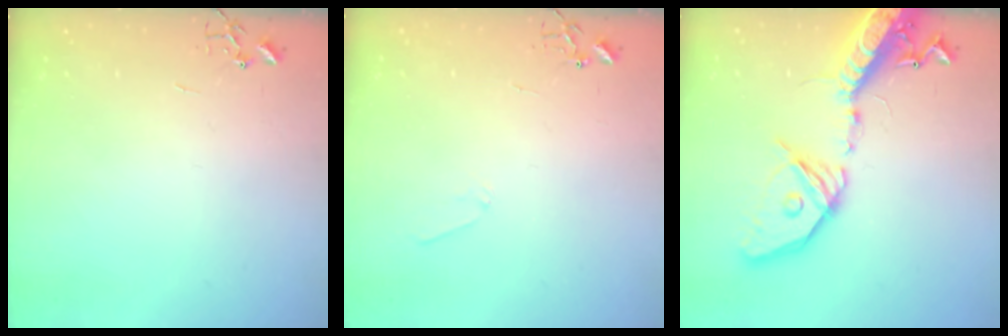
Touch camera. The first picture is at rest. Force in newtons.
{"total": 5.9, "press": 5.9, "slide": 0.4}
{"total": 25.2, "press": 24.7, "slide": 4.9}